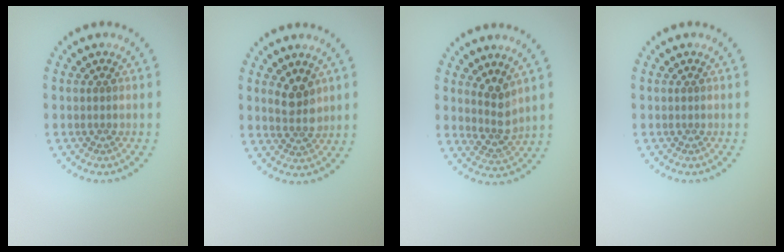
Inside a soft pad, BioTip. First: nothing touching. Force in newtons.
{"total": 2.5, "press": 2.3, "slide": 0.9}
{"total": 2.6, "press": 2.0, "slide": 1.8}
{"total": 0.0}